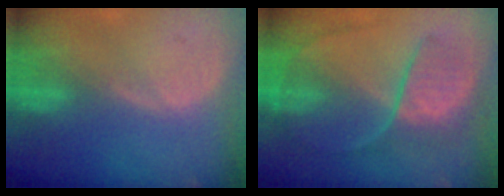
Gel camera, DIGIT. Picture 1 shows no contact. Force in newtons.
{"total": 8.1, "press": 7.3, "slide": 3.5}